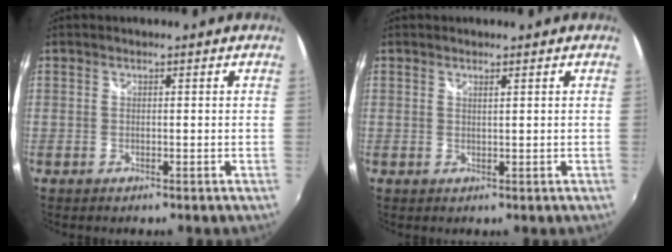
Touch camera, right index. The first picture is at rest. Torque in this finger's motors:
{"motor_torque": [-0.12, 0.32, -0.01, 0.00]}